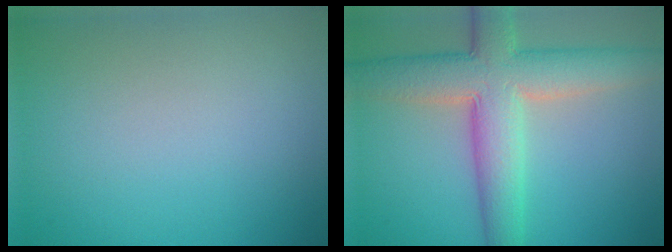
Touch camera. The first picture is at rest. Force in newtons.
{"total": 8.5, "press": 8.5, "slide": 0.4}